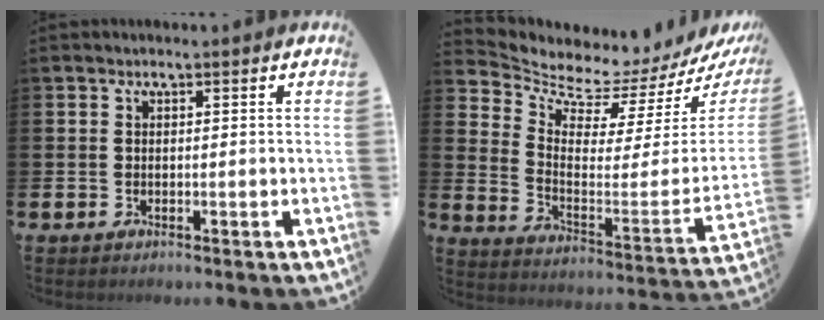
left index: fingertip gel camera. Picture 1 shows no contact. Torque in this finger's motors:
{"motor_torque": [0.72, -0.91, 0.05, -0.07]}